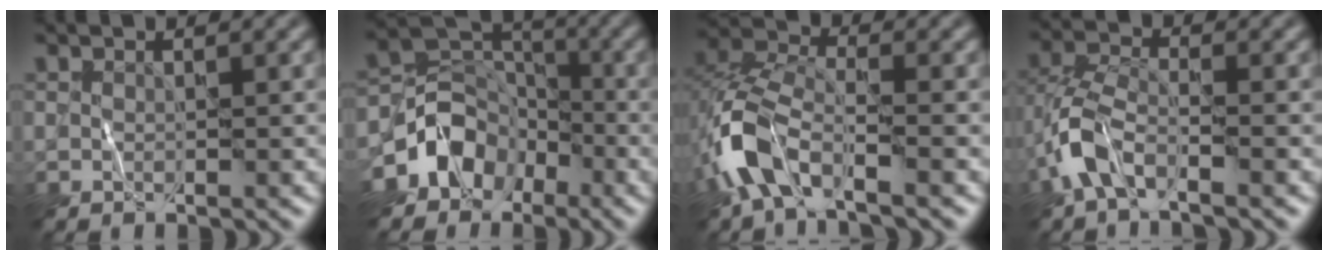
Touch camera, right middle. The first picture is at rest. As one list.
[{"total": 7.8, "force": [-4.0, 5.8, 3.3], "torque": [-0.050, -0.001, -0.082]}, {"total": 6.2, "force": [-3.3, 2.9, 4.4], "torque": [-0.094, 0.002, -0.076]}, {"total": 4.5, "force": [-2.7, 1.9, 3.2], "torque": [-0.074, 0.005, -0.066]}]